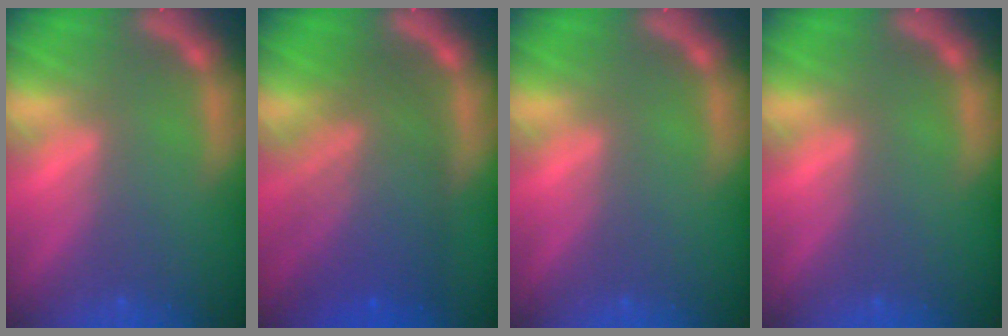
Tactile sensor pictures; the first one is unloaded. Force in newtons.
{"total": 9.0}
{"total": 0.0}
{"total": 0.0}